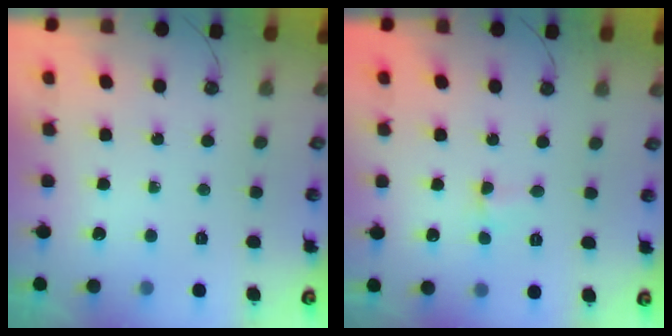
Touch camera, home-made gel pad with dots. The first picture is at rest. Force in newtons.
{"total": 1.6, "press": 1.4, "slide": 0.6}